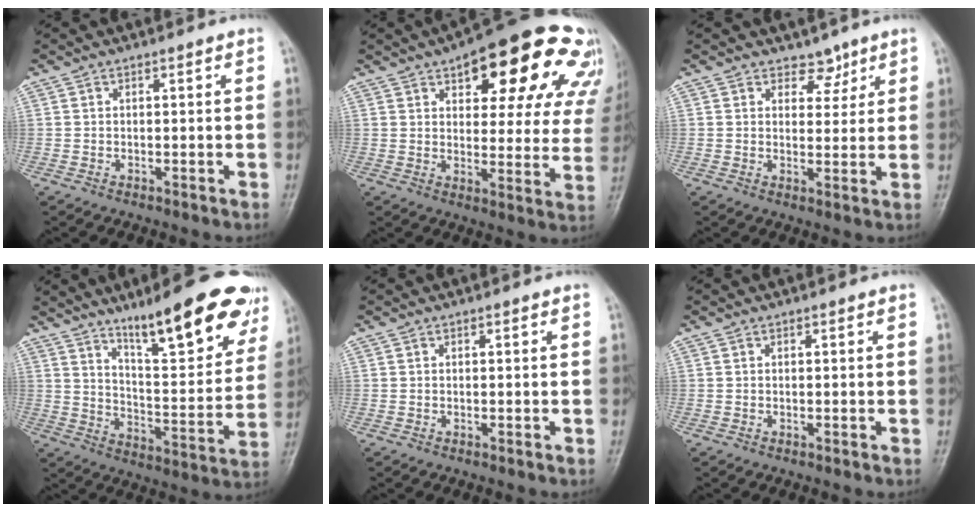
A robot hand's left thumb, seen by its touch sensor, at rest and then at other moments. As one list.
[{"total": 23.8, "force": [13.7, 9.7, 16.8], "torque": [-0.177, -0.020, 0.166]}, {"total": 3.8, "force": [2.8, 2.5, 0.8], "torque": [0.019, -0.017, 0.040]}, {"total": 21.4, "force": [14.1, 5.3, 15.2], "torque": [-0.175, -0.065, 0.217]}, {"total": 0.0}, {"total": 0.0}]